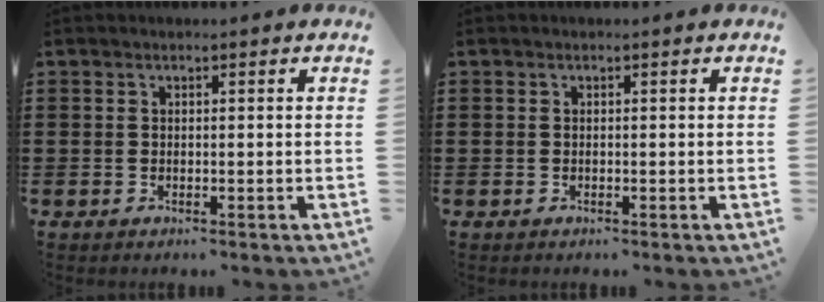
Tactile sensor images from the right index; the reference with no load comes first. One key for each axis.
{"total": 0.0}